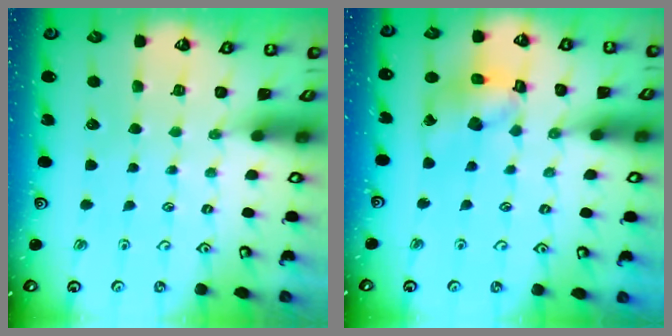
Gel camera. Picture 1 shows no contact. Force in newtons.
{"total": 12.5, "press": 12.4, "slide": 1.6}